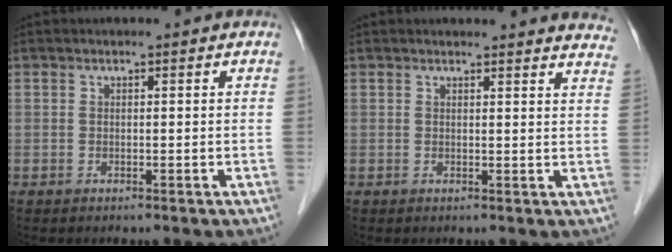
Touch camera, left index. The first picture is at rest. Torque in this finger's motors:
{"motor_torque": [0.01, -1.26, -0.08, -0.02]}